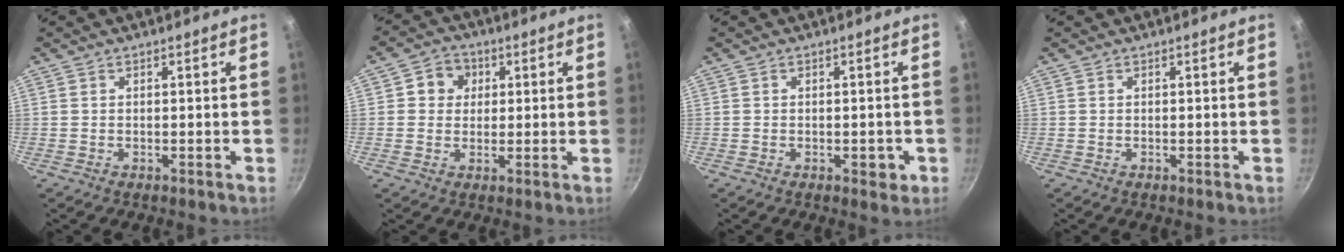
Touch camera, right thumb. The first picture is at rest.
{"total": 5.5, "force": [1.4, 4.9, 1.9], "torque": [0.005, 0.002, 0.012]}
{"total": 2.8, "force": [-0.9, 1.7, 2.1], "torque": [-0.010, 0.007, -0.010]}
{"total": 0.0}